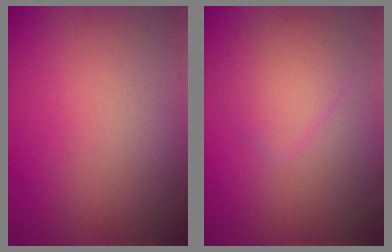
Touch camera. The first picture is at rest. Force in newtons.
{"total": 3.3, "press": 3.3, "slide": 0.2}